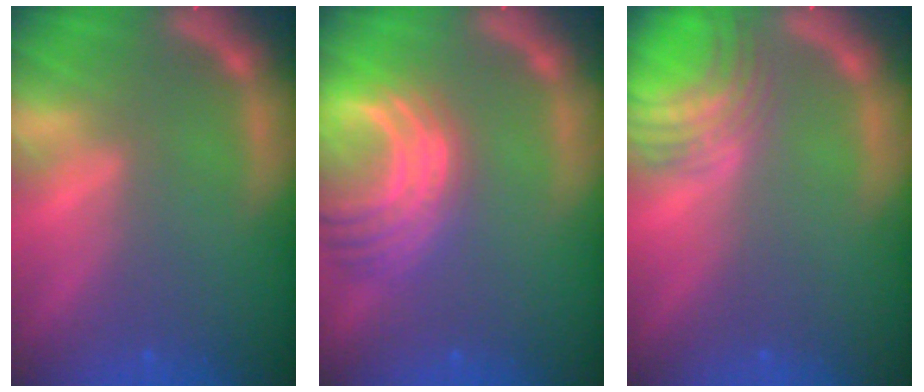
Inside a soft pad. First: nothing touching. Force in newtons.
{"total": 9.5}
{"total": 6.1}